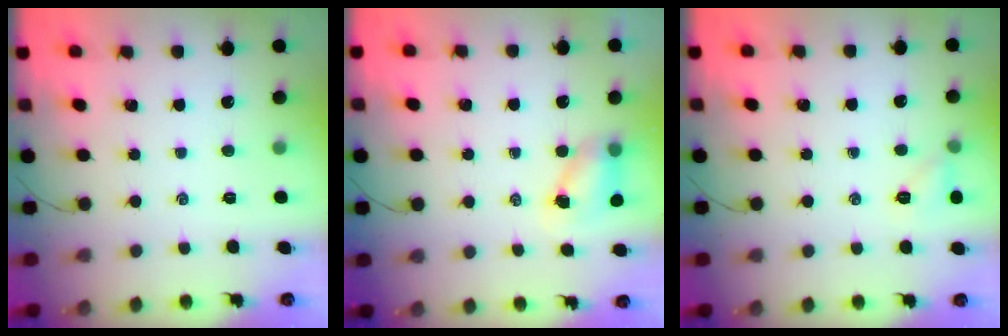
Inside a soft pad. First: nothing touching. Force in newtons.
{"total": 5.5, "press": 5.5, "slide": 0.5}
{"total": 6.1, "press": 5.9, "slide": 1.6}